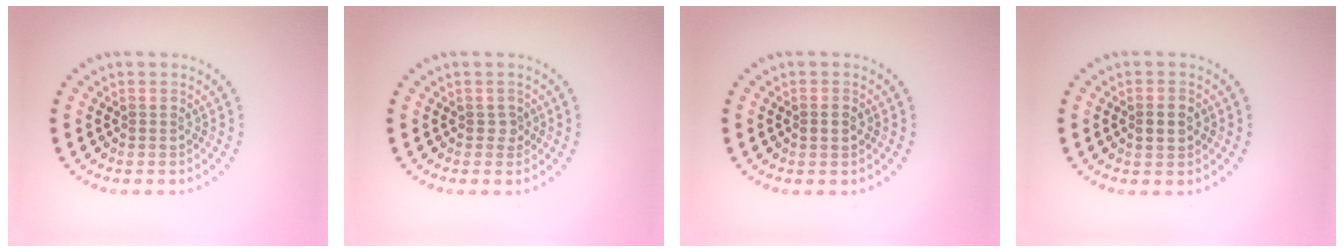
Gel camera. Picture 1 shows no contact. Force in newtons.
{"total": 0.9, "press": 0.7, "slide": 0.6}
{"total": 0.9, "press": 0.8, "slide": 0.3}
{"total": 2.1, "press": 2.1, "slide": 0.2}